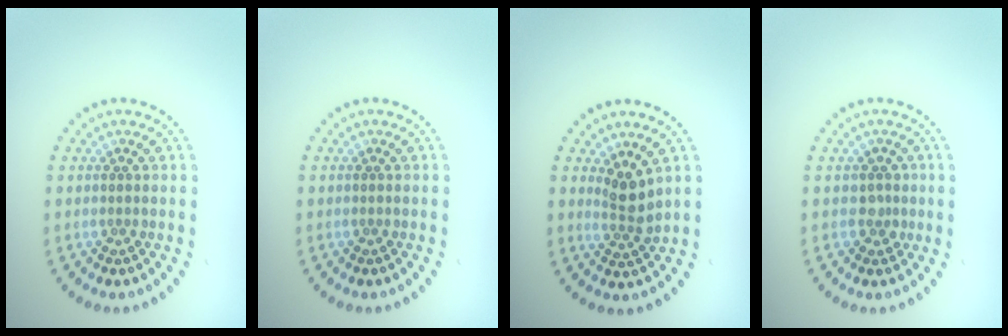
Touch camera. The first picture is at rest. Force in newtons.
{"total": 0.0}
{"total": 2.4, "press": 1.8, "slide": 1.5}
{"total": 1.4, "press": 1.2, "slide": 0.8}